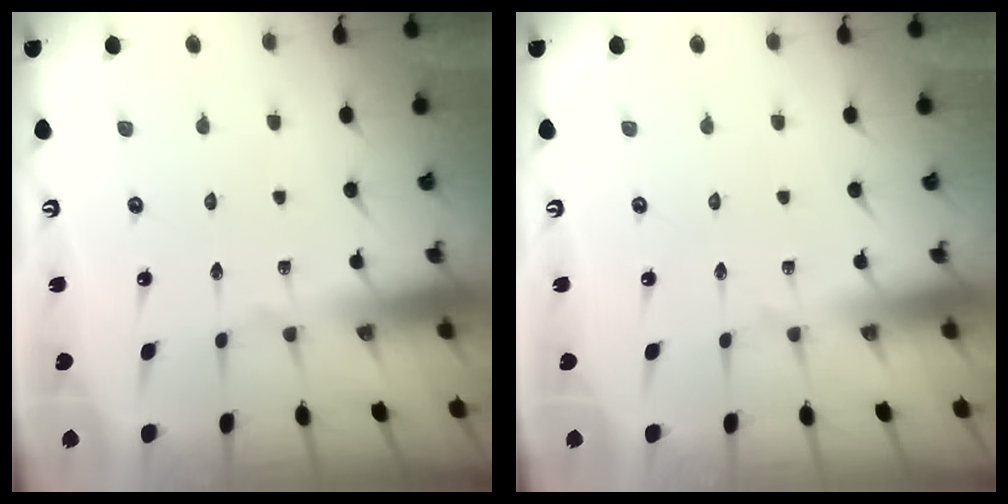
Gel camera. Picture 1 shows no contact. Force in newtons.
{"total": 0.0}